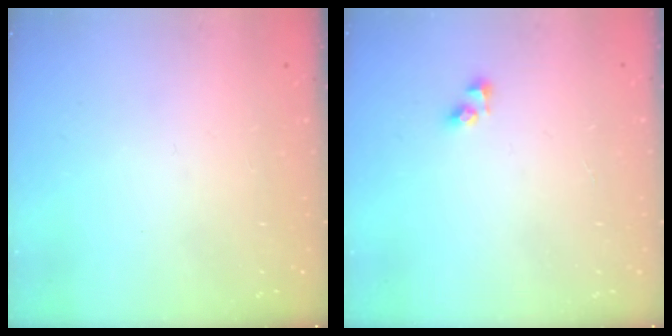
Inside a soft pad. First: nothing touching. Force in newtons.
{"total": 3.8, "press": 3.8, "slide": 0.2}